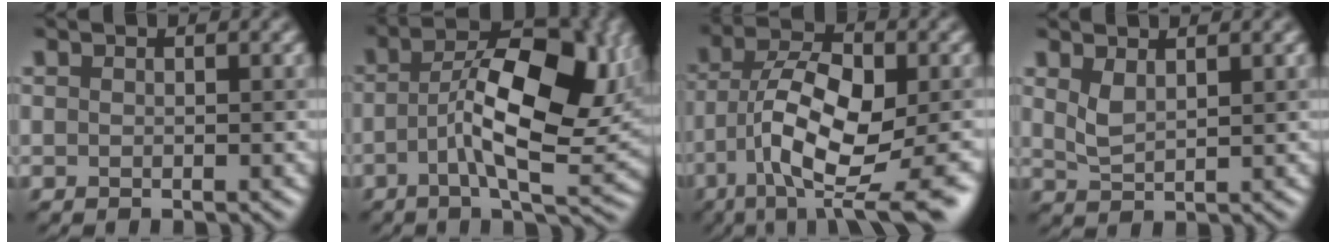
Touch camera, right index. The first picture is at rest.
{"total": 11.8, "force": [-0.2, 4.9, 10.8], "torque": [-0.172, 0.007, -0.005]}
{"total": 10.7, "force": [-4.1, 4.0, 9.1], "torque": [-0.148, 0.005, -0.068]}
{"total": 1.8, "force": [1.1, 0.6, 1.3], "torque": [-0.035, -0.003, 0.029]}